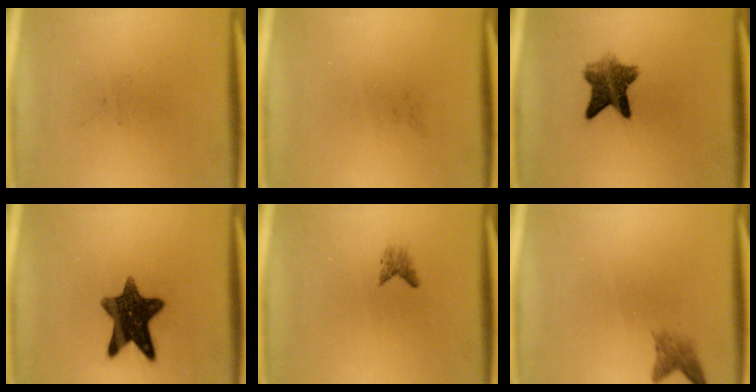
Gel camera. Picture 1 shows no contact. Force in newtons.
{"total": 0.0}
{"total": 6.9}
{"total": 11.9}
{"total": 1.1}
{"total": 2.0}